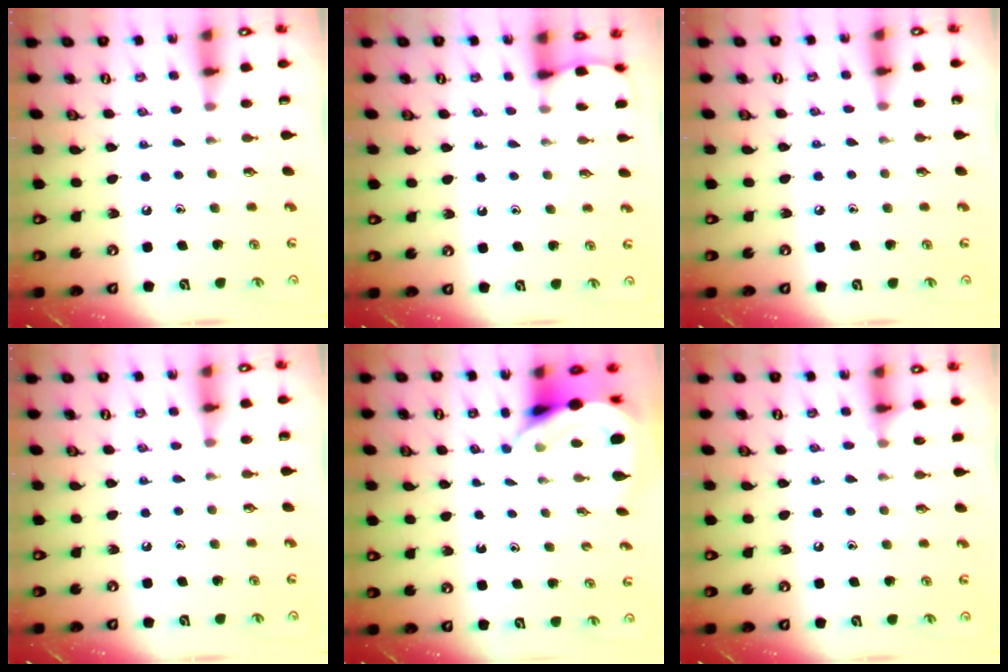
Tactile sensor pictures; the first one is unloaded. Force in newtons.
{"total": 2.4, "press": 2.4, "slide": 0.2}
{"total": 4.7, "press": 4.6, "slide": 0.6}
{"total": 0.0}
{"total": 5.2, "press": 5.1, "slide": 0.5}
{"total": 5.2, "press": 5.1, "slide": 0.7}